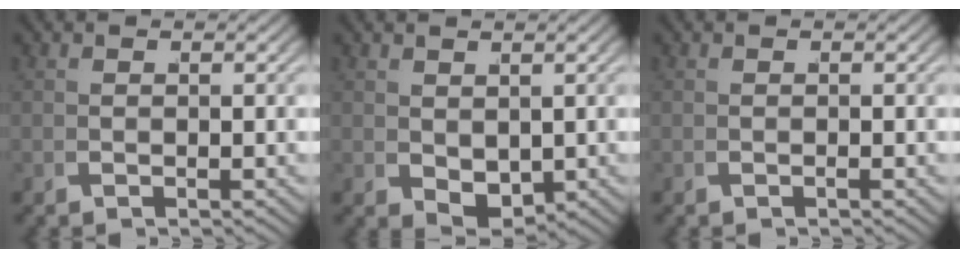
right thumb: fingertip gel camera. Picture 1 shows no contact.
{"total": 2.7, "force": [0.4, 1.8, 2.0], "torque": [-0.038, -0.019, 0.027]}
{"total": 0.0}